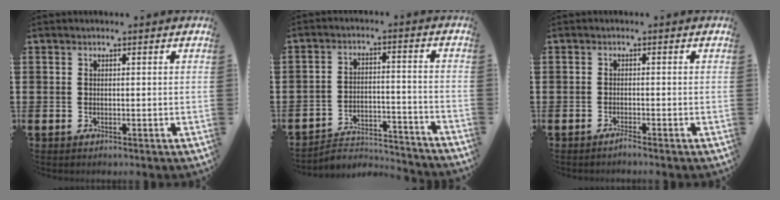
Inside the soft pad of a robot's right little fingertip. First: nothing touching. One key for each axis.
{"total": 4.0, "fx": -3.8, "fy": 0.9, "fz": 0.6, "tx": -0.015, "ty": 0.005, "tz": -0.081}
{"total": 0.7, "fx": -0.6, "fy": -0.1, "fz": 0.3, "tx": -0.006, "ty": -0.004, "tz": -0.012}